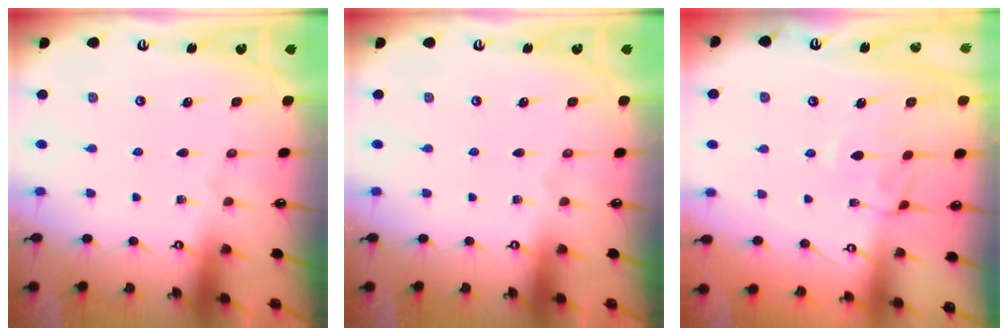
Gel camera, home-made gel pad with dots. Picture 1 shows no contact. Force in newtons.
{"total": 0.0}
{"total": 2.7, "press": 2.6, "slide": 0.7}